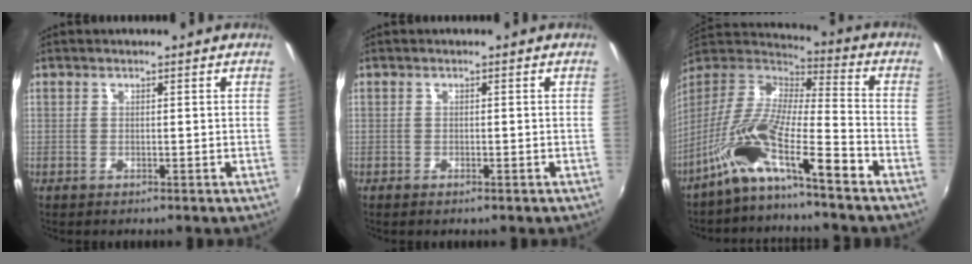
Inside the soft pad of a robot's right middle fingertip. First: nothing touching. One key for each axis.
{"total": 0.9, "fx": -0.7, "fy": 0.4, "fz": 0.5, "tx": -0.009, "ty": -0.004, "tz": -0.013}
{"total": 14.6, "fx": -10.0, "fy": 1.4, "fz": 10.6, "tx": -0.199, "ty": 0.002, "tz": -0.204}